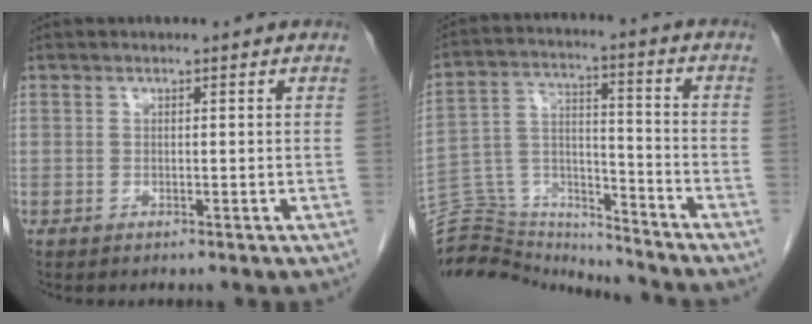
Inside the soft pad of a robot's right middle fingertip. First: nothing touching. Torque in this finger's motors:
{"motor_torque": [-0.21, -0.17, -0.19, -0.09]}